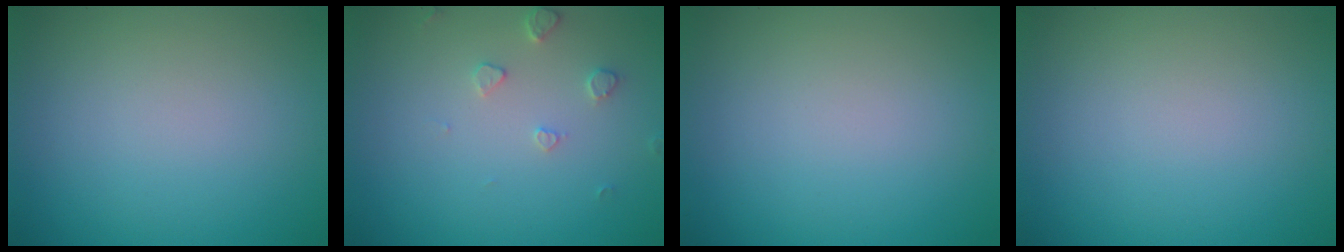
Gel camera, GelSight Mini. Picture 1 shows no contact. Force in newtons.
{"total": 1.5, "press": 1.5, "slide": 0.3}
{"total": 0.0}
{"total": 0.0}